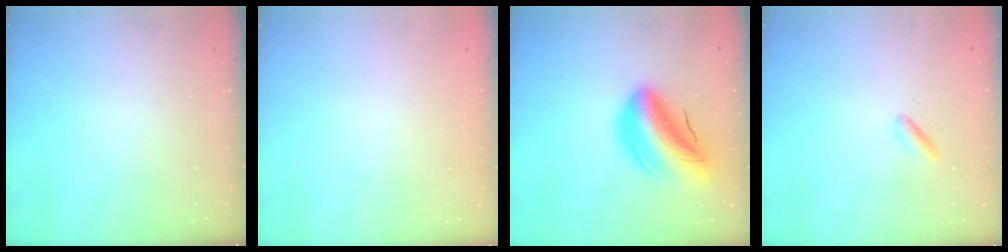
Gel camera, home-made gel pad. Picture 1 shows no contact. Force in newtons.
{"total": 2.0, "press": 2.0, "slide": 0.1}
{"total": 14.8, "press": 14.2, "slide": 4.0}
{"total": 1.3, "press": 1.1, "slide": 0.8}